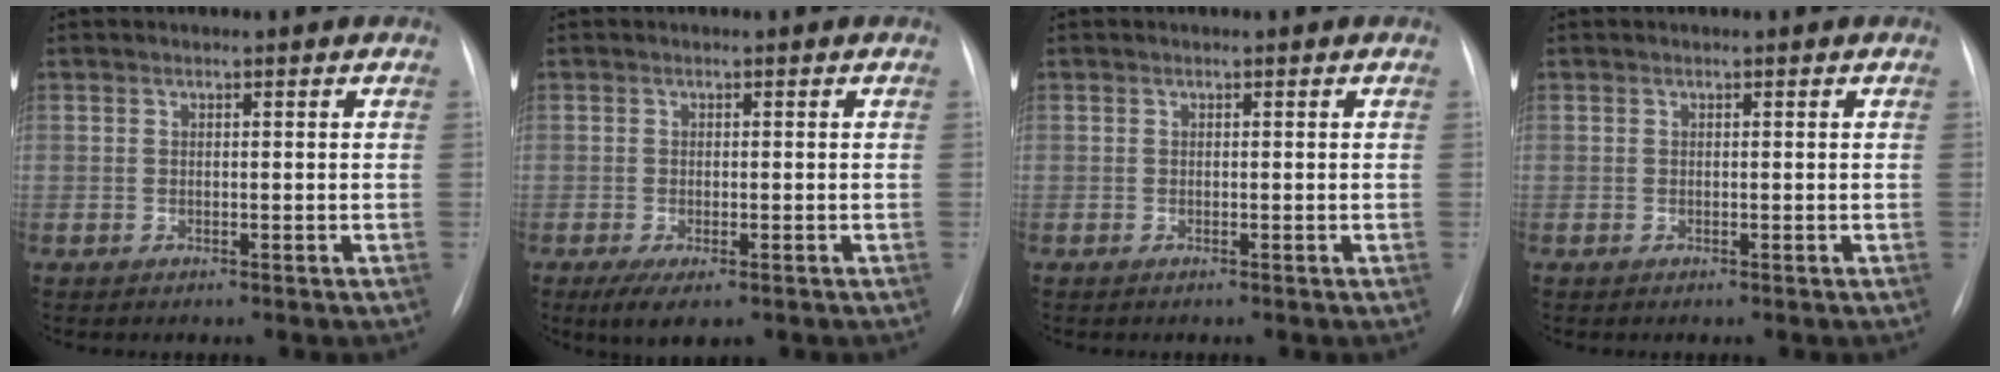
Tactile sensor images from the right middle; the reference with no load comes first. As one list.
[{"total": 4.0, "force": [-2.3, 1.2, 3.1], "torque": [-0.051, -0.010, -0.034]}, {"total": 0.0}, {"total": 0.0}]